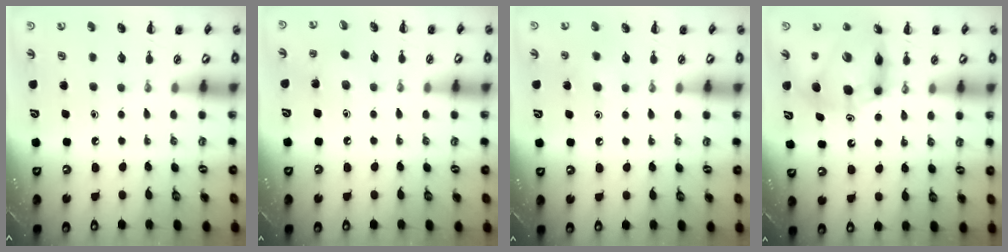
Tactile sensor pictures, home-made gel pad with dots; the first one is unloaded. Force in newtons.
{"total": 7.4, "press": 7.1, "slide": 1.9}
{"total": 6.2, "press": 6.0, "slide": 1.6}
{"total": 13.5, "press": 12.8, "slide": 4.3}